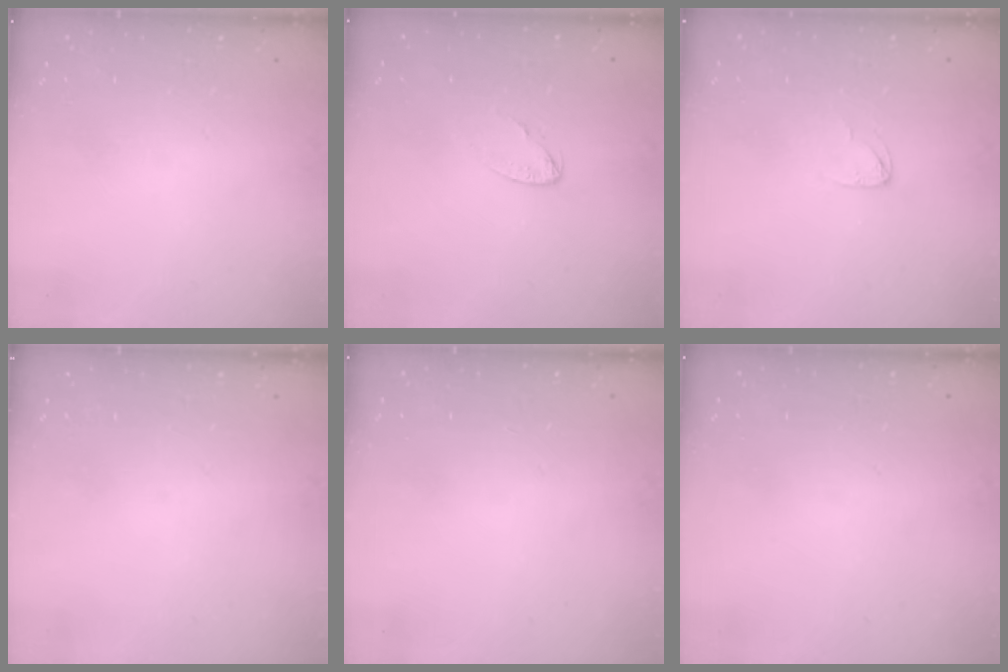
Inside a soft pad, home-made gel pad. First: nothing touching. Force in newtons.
{"total": 3.9, "press": 3.9, "slide": 0.4}
{"total": 2.9, "press": 2.9, "slide": 0.2}
{"total": 0.0}
{"total": 0.0}
{"total": 0.0}